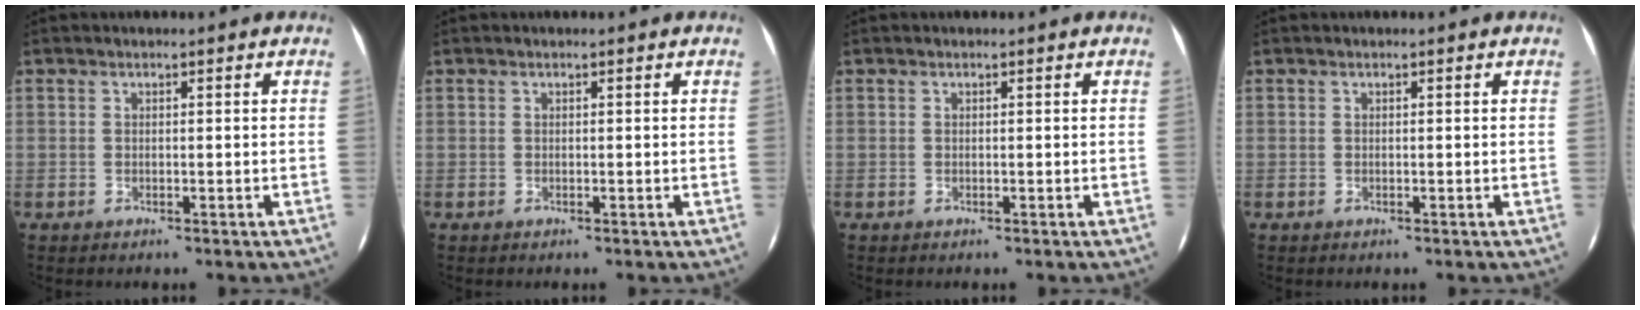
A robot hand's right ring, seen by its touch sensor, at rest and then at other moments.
{"total": 0.0}
{"total": 0.0}
{"total": 0.0}